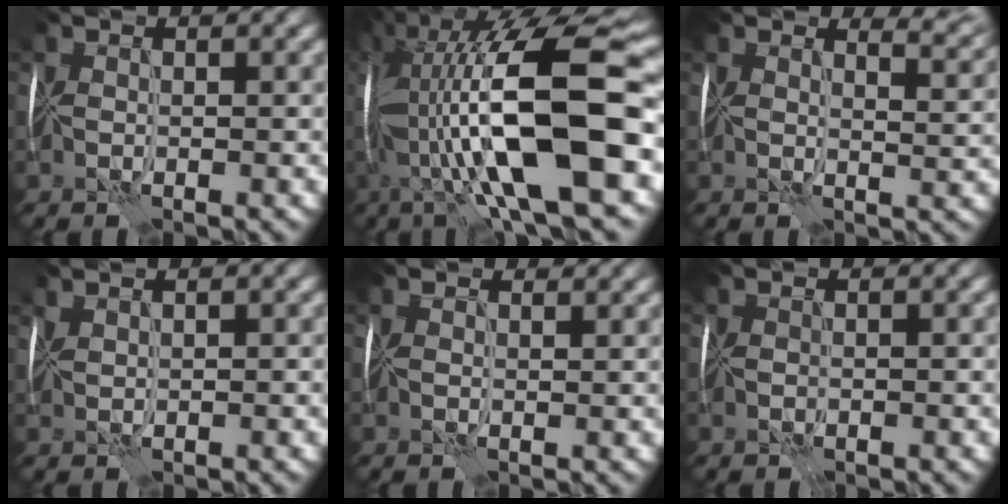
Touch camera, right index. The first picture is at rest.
{"total": 16.2, "force": [-1.2, 5.3, 15.3], "torque": [-0.294, 0.058, -0.009]}
{"total": 6.6, "force": [5.0, 2.7, 3.3], "torque": [-0.021, 0.035, 0.048]}
{"total": 1.3, "force": [1.2, 0.3, 0.3], "torque": [-0.004, 0.013, 0.017]}
{"total": 2.5, "force": [2.1, 1.0, 0.8], "torque": [-0.006, 0.018, 0.014]}
{"total": 1.1, "force": [0.3, -0.1, -1.1], "torque": [0.014, 0.010, 0.007]}